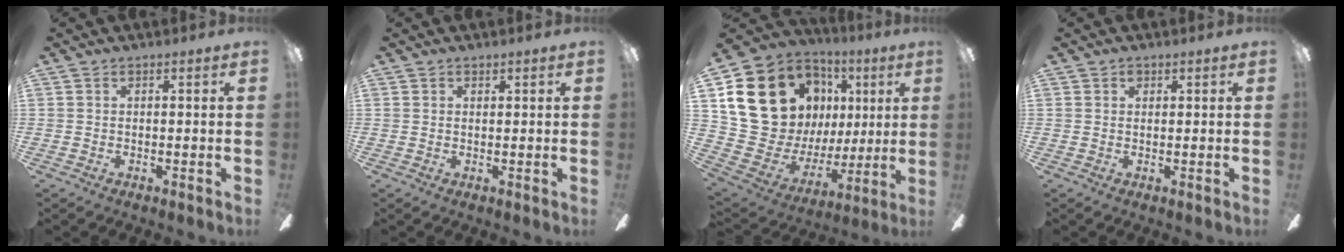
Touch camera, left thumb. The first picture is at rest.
{"total": 0.7, "force": [0.4, 0.5, 0.1], "torque": [-0.003, 0.002, 0.008]}
{"total": 21.2, "force": [9.9, 15.9, 10.0], "torque": [-0.192, -0.053, 0.212]}
{"total": 1.1, "force": [0.6, 0.8, 0.4], "torque": [-0.002, 0.000, 0.010]}